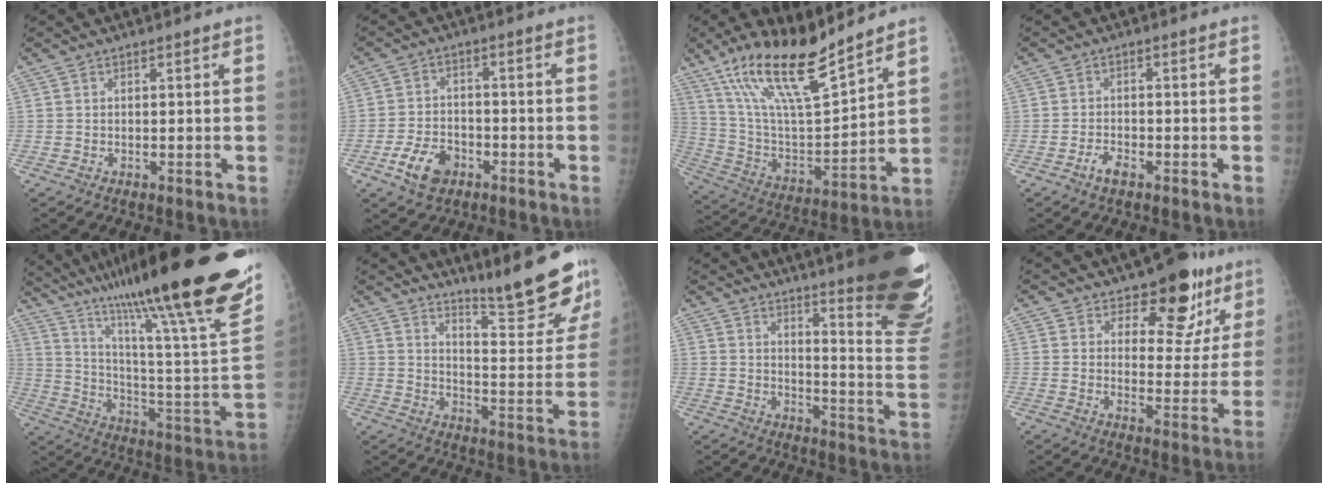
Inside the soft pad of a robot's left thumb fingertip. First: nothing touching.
{"total": 7.5, "force": [-3.9, 5.0, 4.1], "torque": [-0.065, 0.019, -0.067]}
{"total": 19.7, "force": [14.3, 4.5, 12.7], "torque": [-0.208, -0.067, 0.272]}
{"total": 2.8, "force": [-1.8, 1.3, 1.7], "torque": [-0.035, 0.011, -0.034]}
{"total": 37.3, "force": [26.3, 4.1, 26.1], "torque": [-0.333, -0.104, 0.396]}
{"total": 16.6, "force": [13.8, 2.2, 9.0], "torque": [-0.096, -0.118, 0.195]}
{"total": 27.7, "force": [20.3, 3.9, 18.4], "torque": [-0.179, -0.152, 0.250]}
{"total": 11.5, "force": [7.9, 6.6, 5.1], "torque": [-0.013, -0.046, 0.104]}